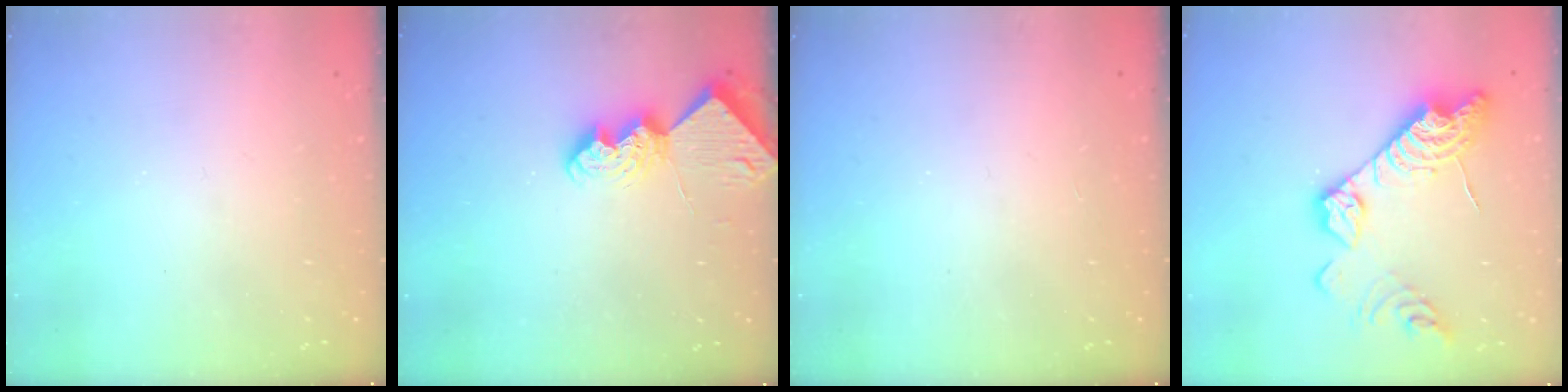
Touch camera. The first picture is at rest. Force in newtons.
{"total": 8.8, "press": 8.7, "slide": 0.8}
{"total": 0.0}
{"total": 17.9, "press": 17.8, "slide": 1.5}